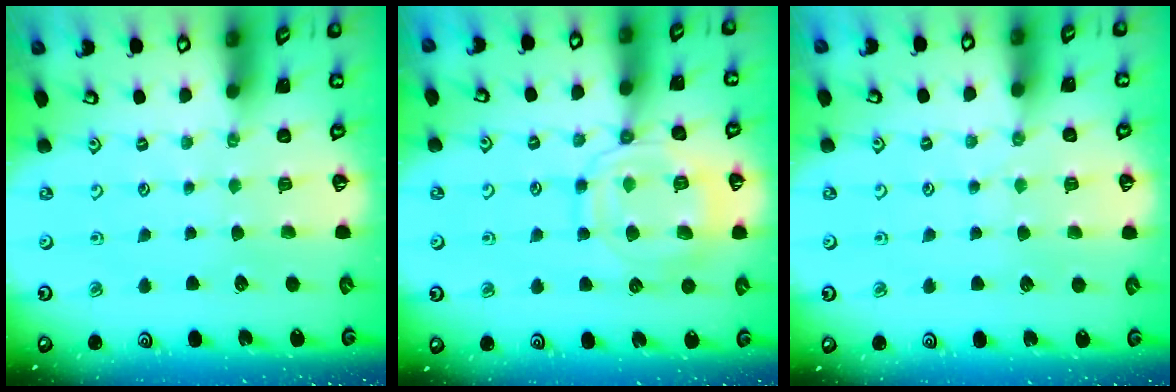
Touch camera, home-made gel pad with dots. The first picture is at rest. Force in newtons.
{"total": 13.6, "press": 13.6, "slide": 1.2}
{"total": 4.5, "press": 4.4, "slide": 0.4}